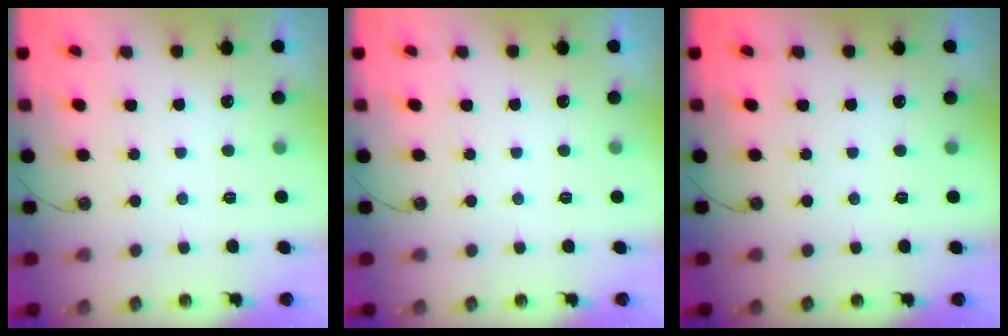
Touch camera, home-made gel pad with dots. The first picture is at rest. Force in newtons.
{"total": 0.0}
{"total": 0.0}